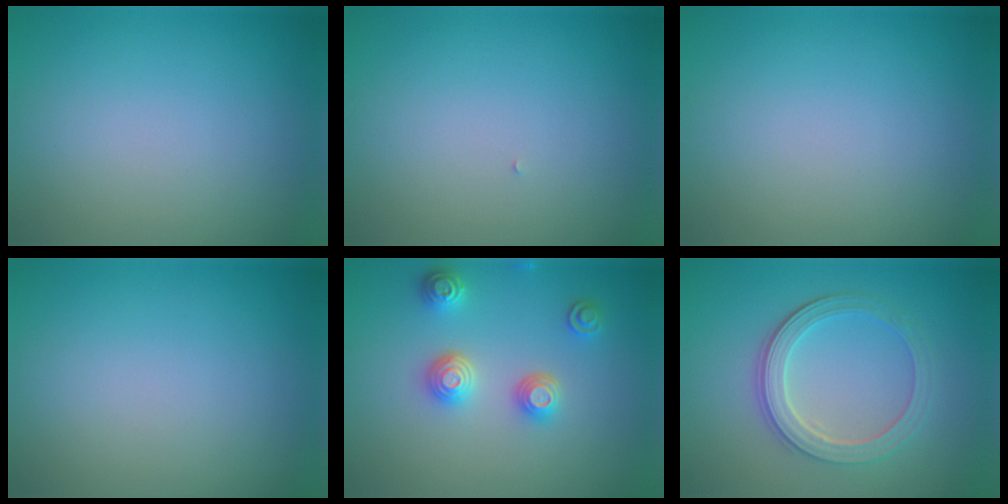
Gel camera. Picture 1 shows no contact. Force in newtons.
{"total": 0.0}
{"total": 0.0}
{"total": 0.0}
{"total": 3.2, "press": 3.0, "slide": 1.0}
{"total": 4.0, "press": 3.4, "slide": 2.1}